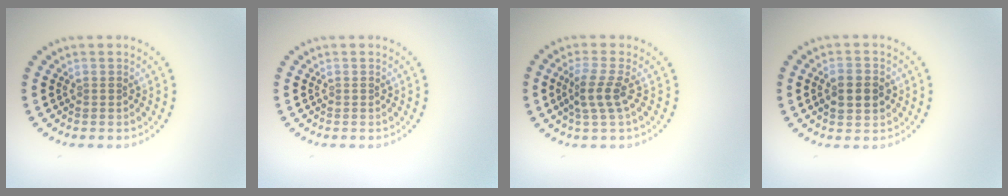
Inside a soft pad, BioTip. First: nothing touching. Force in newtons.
{"total": 0.0}
{"total": 2.4, "press": 2.1, "slide": 1.3}
{"total": 3.4, "press": 3.4, "slide": 0.2}